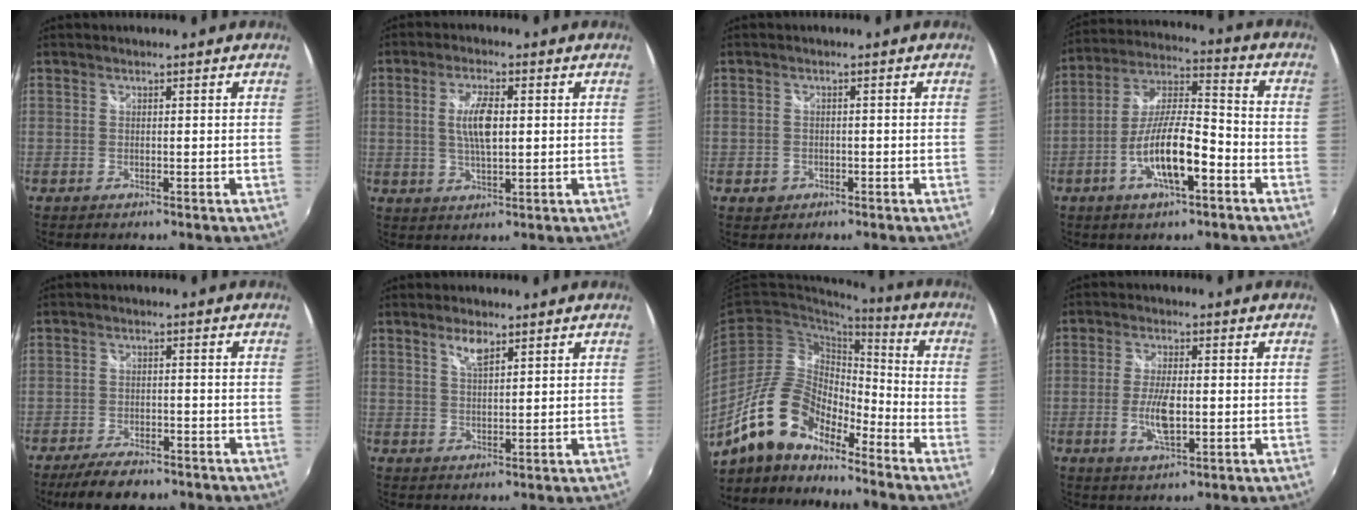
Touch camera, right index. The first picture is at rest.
{"total": 6.4, "force": [0.8, 2.1, 6.0], "torque": [-0.116, 0.002, 0.015]}
{"total": 2.4, "force": [-1.0, 2.1, 0.6], "torque": [-0.016, -0.002, -0.014]}
{"total": 13.4, "force": [-5.5, 3.4, 11.8], "torque": [-0.234, 0.000, -0.101]}
{"total": 7.8, "force": [-6.3, 2.7, 3.7], "torque": [-0.093, -0.006, -0.102]}
{"total": 3.6, "force": [2.3, 1.2, 2.5], "torque": [-0.044, 0.002, 0.042]}
{"total": 14.9, "force": [-11.7, 5.8, 7.2], "torque": [-0.145, 0.010, -0.224]}
{"total": 6.5, "force": [-1.2, 2.3, 6.0], "torque": [-0.121, -0.006, -0.022]}